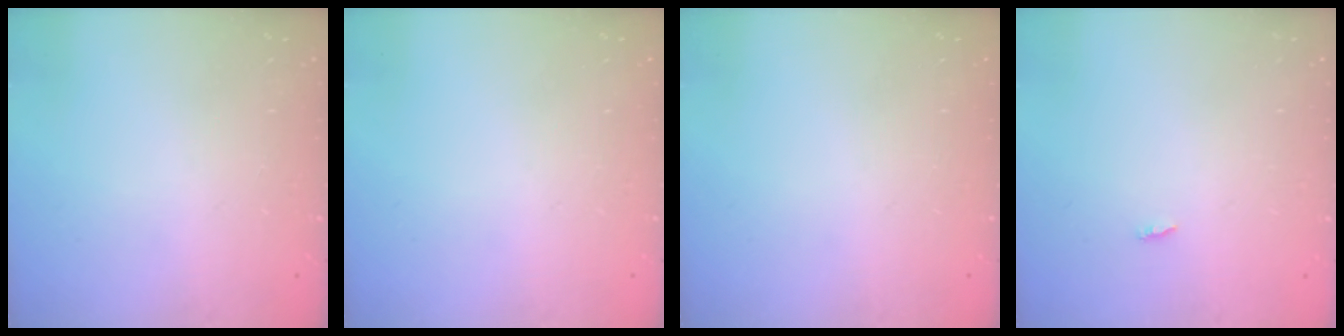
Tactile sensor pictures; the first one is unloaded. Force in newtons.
{"total": 0.0}
{"total": 0.0}
{"total": 1.8, "press": 1.8, "slide": 0.2}